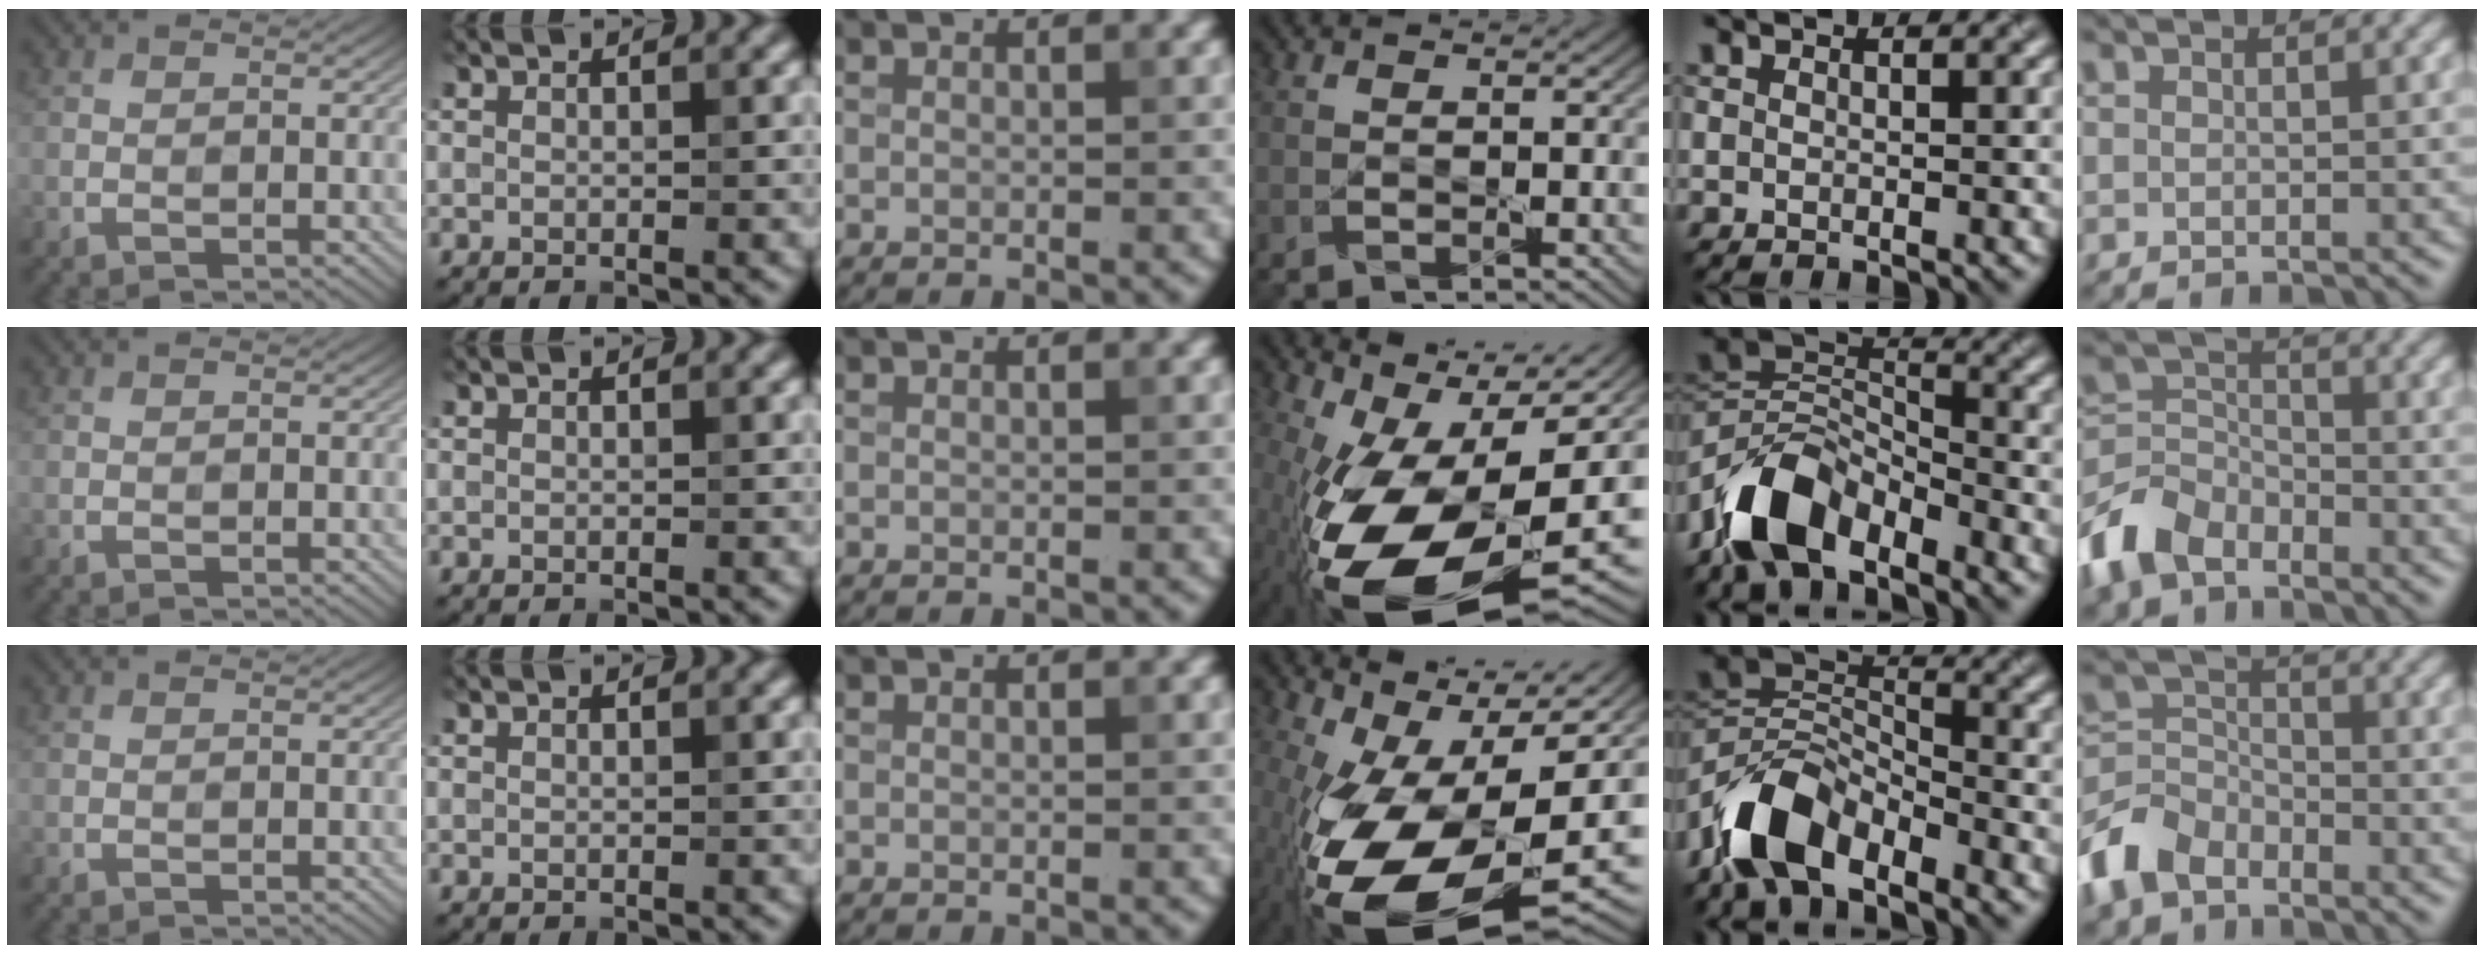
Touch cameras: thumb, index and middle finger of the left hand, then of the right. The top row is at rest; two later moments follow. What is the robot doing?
{"motion": "lift_and_place", "object": "knife"}